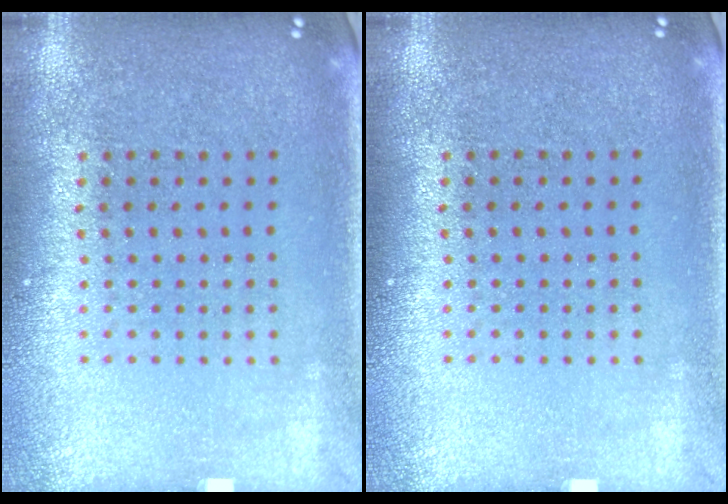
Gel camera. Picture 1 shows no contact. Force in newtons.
{"total": 0.0}